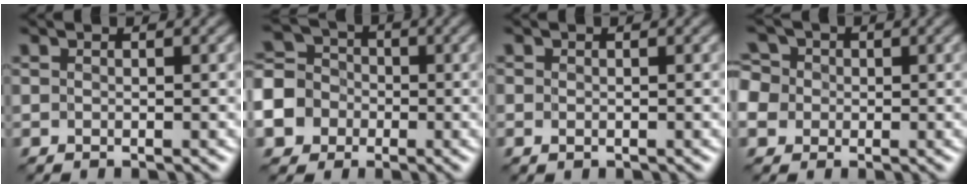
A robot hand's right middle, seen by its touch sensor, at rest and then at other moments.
{"total": 9.0, "force": [-3.4, 8.0, 2.2], "torque": [-0.061, -0.016, -0.082]}
{"total": 0.0}
{"total": 8.4, "force": [-1.9, 7.7, 2.8], "torque": [-0.070, 0.015, -0.077]}